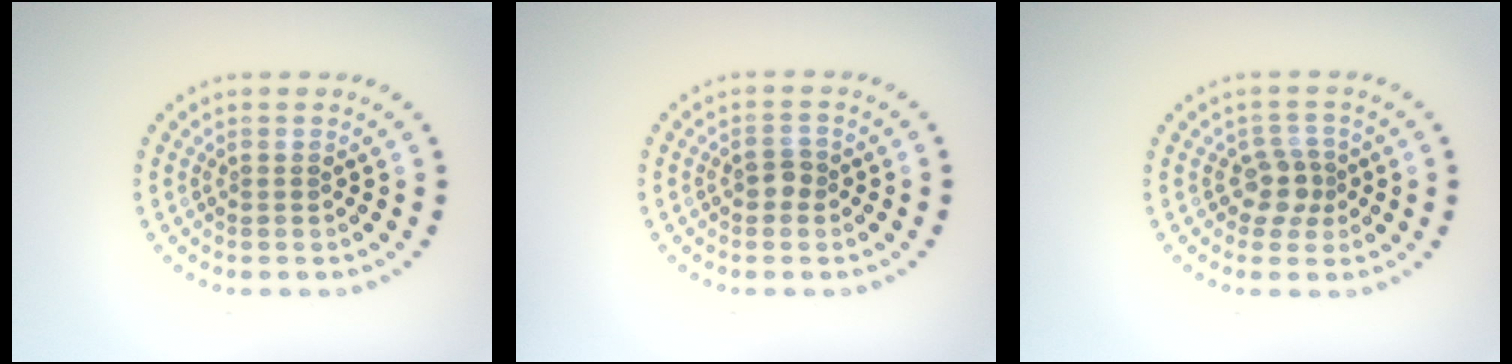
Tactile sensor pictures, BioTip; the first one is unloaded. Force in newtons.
{"total": 1.5, "press": 1.5, "slide": 0.4}
{"total": 2.5, "press": 2.0, "slide": 1.5}